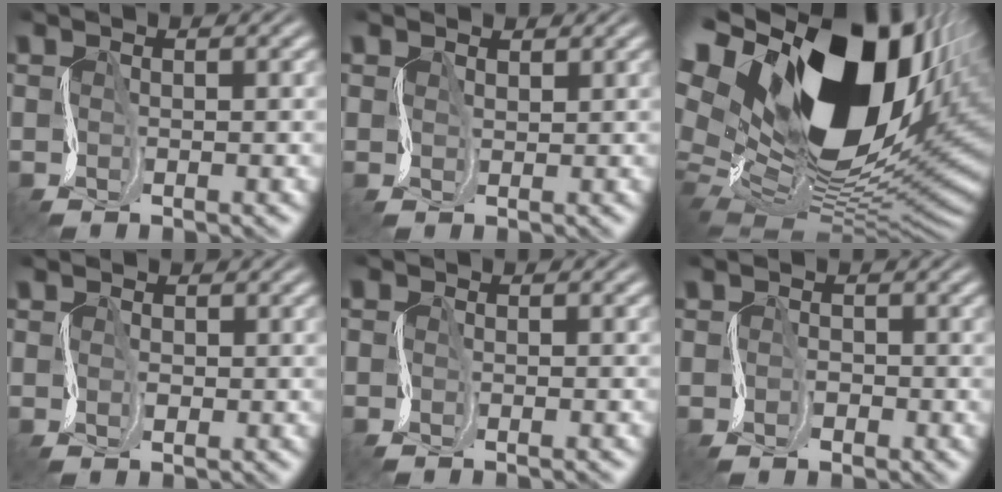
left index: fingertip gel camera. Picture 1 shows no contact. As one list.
[{"total": 2.0, "force": [1.3, 1.4, 0.1], "torque": [-0.017, 0.008, 0.013]}, {"total": 19.6, "force": [5.7, 12.1, 14.3], "torque": [-0.274, -0.011, 0.131]}, {"total": 1.0, "force": [0.0, 1.0, 0.1], "torque": [-0.006, 0.004, -0.002]}, {"total": 2.1, "force": [-0.9, 1.5, 1.2], "torque": [0.004, 0.010, -0.031]}, {"total": 1.9, "force": [-0.8, 1.7, 0.4], "torque": [0.002, 0.003, -0.026]}]